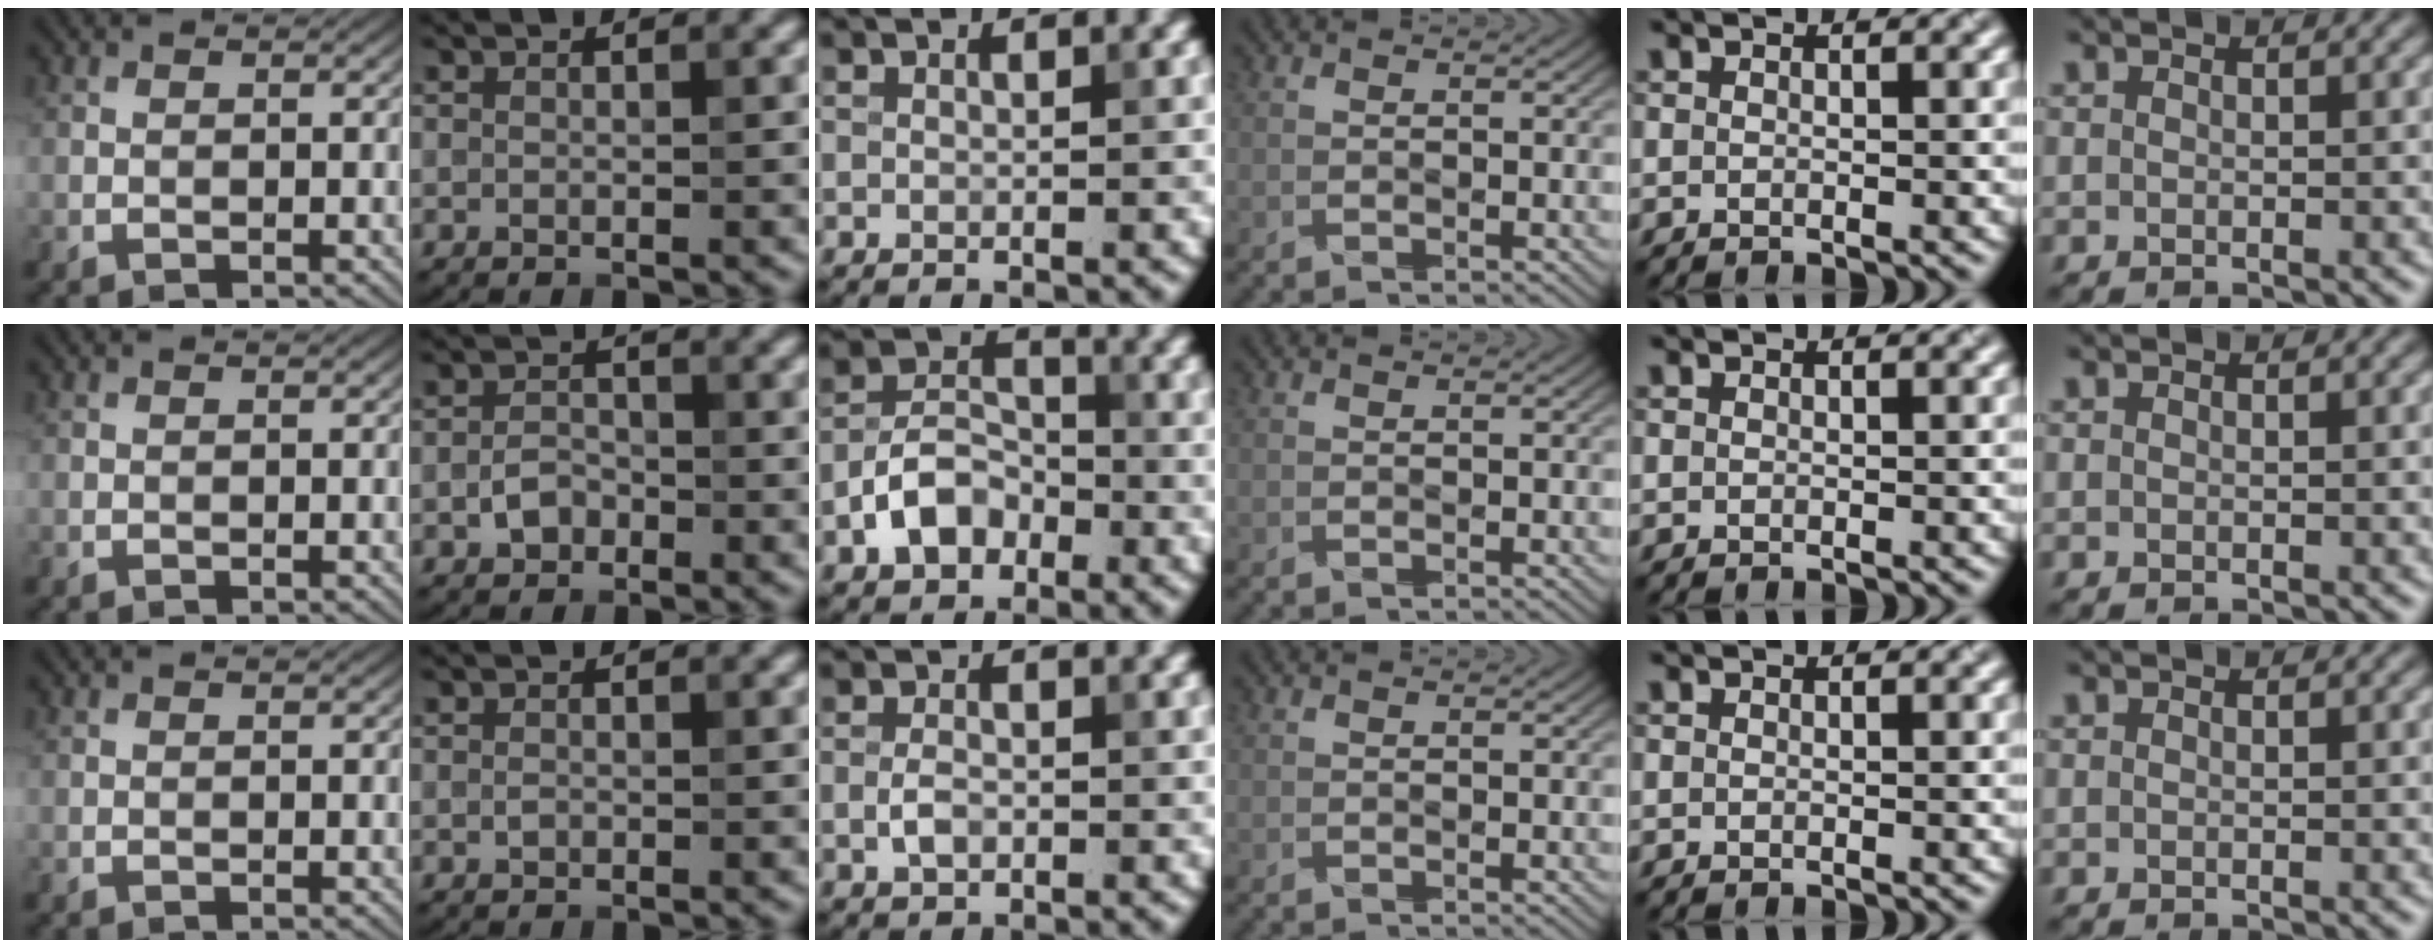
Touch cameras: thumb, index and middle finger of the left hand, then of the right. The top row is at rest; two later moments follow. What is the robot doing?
{"motion": "fold", "object": "receipt paper"}